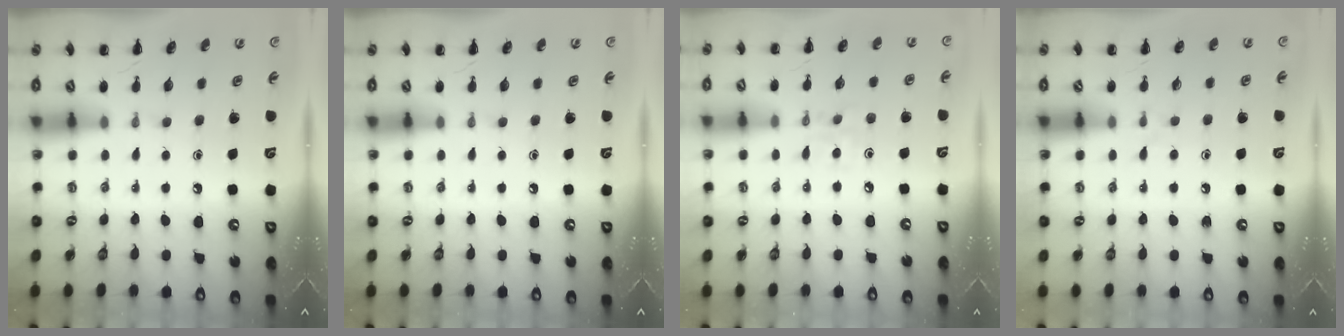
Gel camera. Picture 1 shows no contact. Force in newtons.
{"total": 0.0}
{"total": 5.4, "press": 5.1, "slide": 1.8}
{"total": 3.2, "press": 2.9, "slide": 1.4}